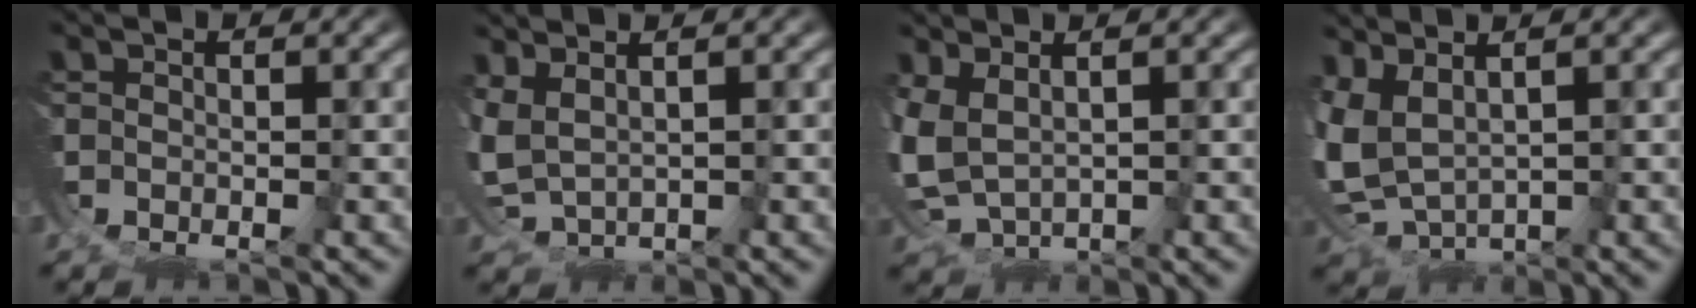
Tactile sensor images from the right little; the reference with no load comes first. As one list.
[{"total": 4.1, "force": [0.4, 3.5, 2.1], "torque": [-0.085, -0.018, 0.021]}, {"total": 4.7, "force": [0.0, 3.9, 2.5], "torque": [-0.100, -0.027, 0.022]}, {"total": 7.8, "force": [-0.4, 6.9, 3.6], "torque": [-0.130, -0.033, 0.004]}]